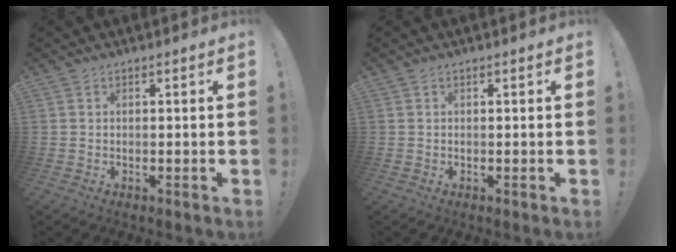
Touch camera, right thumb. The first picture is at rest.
{"total": 0.0}